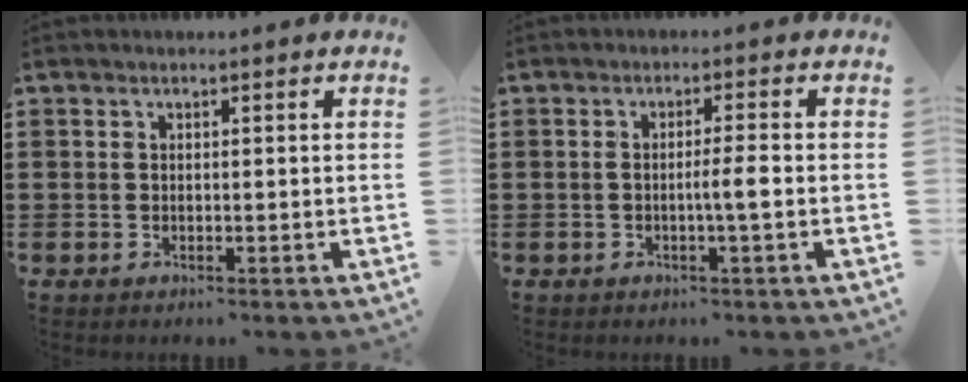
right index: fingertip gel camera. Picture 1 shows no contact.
{"total": 3.2, "force": [-0.7, -0.2, 3.1], "torque": [-0.055, -0.005, -0.016]}